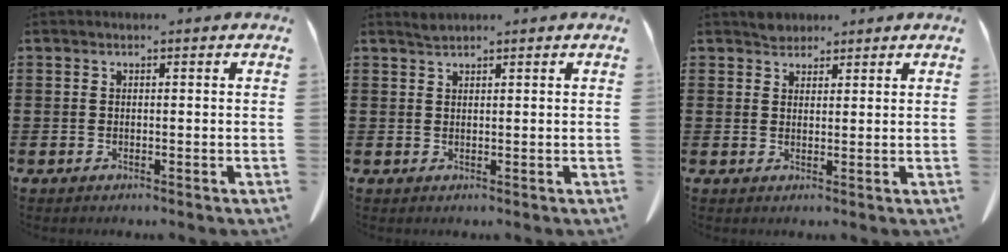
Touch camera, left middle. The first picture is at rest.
{"total": 1.0, "force": [1.0, 0.0, 0.3], "torque": [-0.008, -0.001, 0.019]}
{"total": 2.1, "force": [1.9, 0.9, 0.1], "torque": [0.002, -0.001, 0.037]}